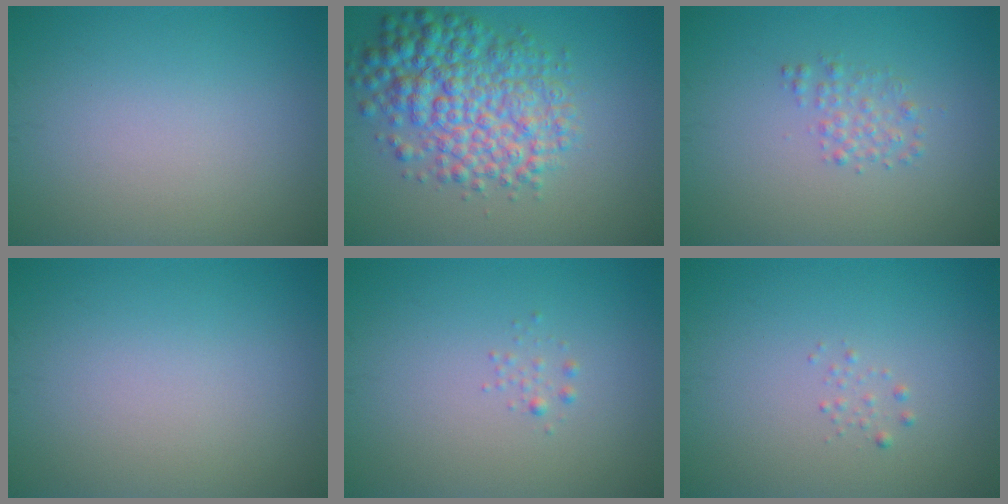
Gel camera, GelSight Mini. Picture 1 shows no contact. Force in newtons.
{"total": 7.5, "press": 7.5, "slide": 0.1}
{"total": 1.5, "press": 1.5, "slide": 0.0}
{"total": 0.0}
{"total": 0.7, "press": 0.7, "slide": 0.0}
{"total": 0.6, "press": 0.6, "slide": 0.0}